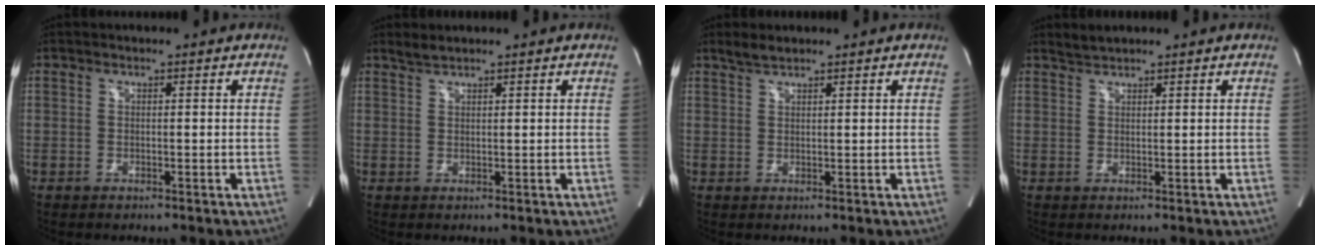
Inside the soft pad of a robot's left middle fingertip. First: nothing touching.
{"total": 1.3, "force": [1.2, -0.1, 0.3], "torque": [-0.006, 0.006, 0.030]}
{"total": 1.8, "force": [1.7, 0.3, 0.7], "torque": [-0.019, 0.007, 0.038]}
{"total": 1.4, "force": [1.4, 0.0, 0.1], "torque": [-0.005, 0.006, 0.033]}